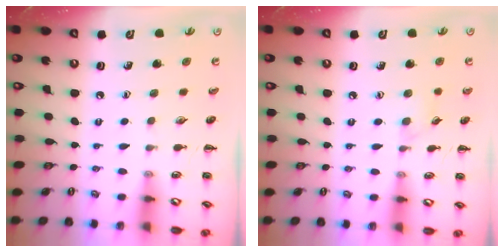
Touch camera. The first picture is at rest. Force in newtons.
{"total": 6.1, "press": 5.7, "slide": 2.2}